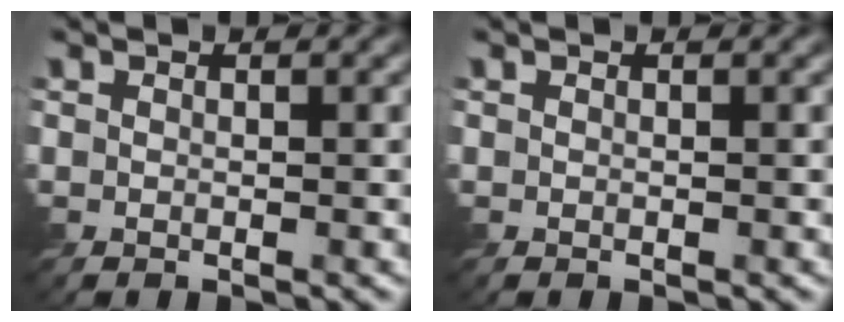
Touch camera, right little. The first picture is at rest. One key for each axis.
{"total": 0.0}